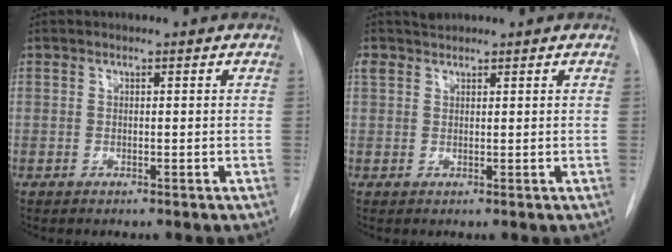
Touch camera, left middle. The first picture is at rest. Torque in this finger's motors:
{"motor_torque": [0.22, -0.24, -0.01, 0.01]}